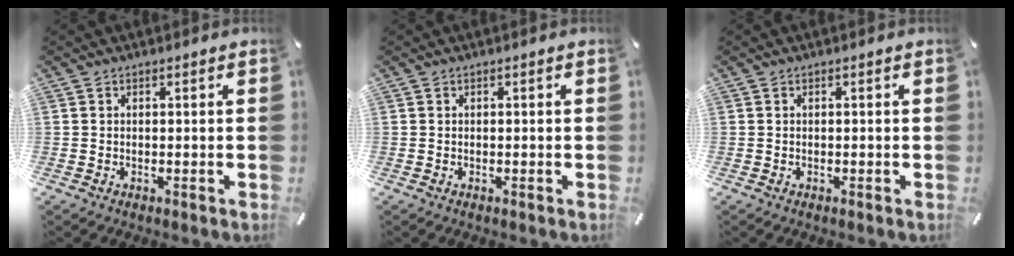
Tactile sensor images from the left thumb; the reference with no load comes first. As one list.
[{"total": 0.0}, {"total": 0.0}]